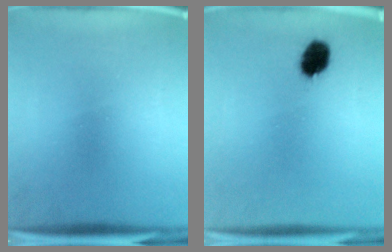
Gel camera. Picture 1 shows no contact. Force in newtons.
{"total": 5.5}